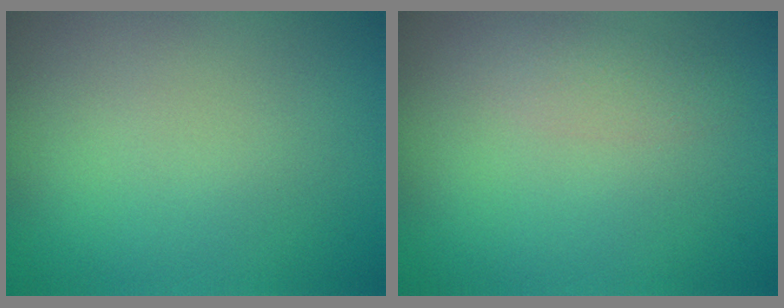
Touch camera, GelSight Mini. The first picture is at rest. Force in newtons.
{"total": 1.4, "press": 1.4, "slide": 0.1}